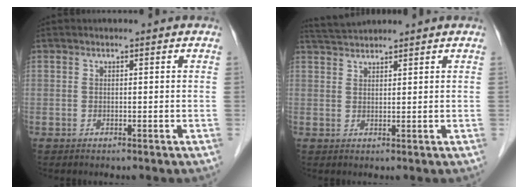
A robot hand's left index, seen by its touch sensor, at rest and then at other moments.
{"total": 3.0, "force": [3.0, -0.4, 0.2], "torque": [-0.010, 0.017, 0.061]}